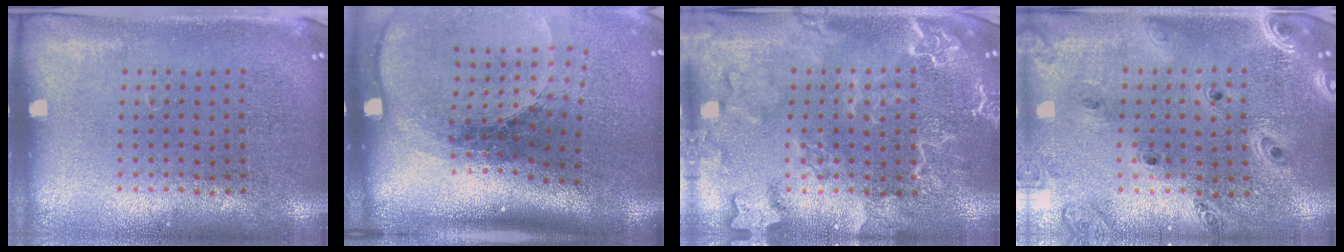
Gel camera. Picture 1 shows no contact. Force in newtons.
{"total": 2.6, "press": 1.9, "slide": 1.8}
{"total": 2.4, "press": 2.4, "slide": 0.3}
{"total": 1.4, "press": 1.3, "slide": 0.2}